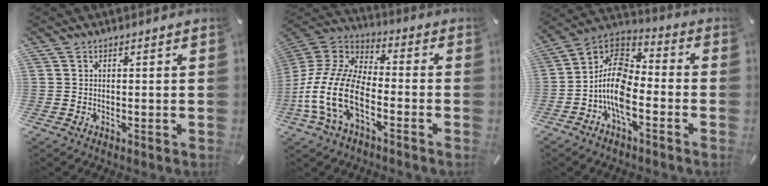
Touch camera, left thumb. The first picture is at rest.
{"total": 15.9, "force": [-7.2, 8.3, 11.5], "torque": [-0.264, 0.008, -0.135]}
{"total": 12.4, "force": [-5.0, 6.9, 9.0], "torque": [-0.194, 0.010, -0.095]}